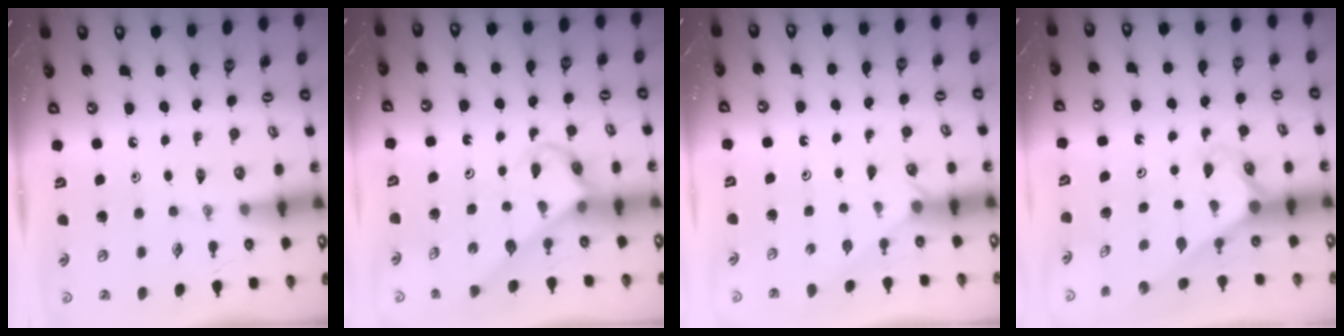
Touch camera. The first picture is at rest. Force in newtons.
{"total": 3.7, "press": 3.7, "slide": 0.1}
{"total": 1.5, "press": 1.5, "slide": 0.3}
{"total": 2.2, "press": 2.2, "slide": 0.2}